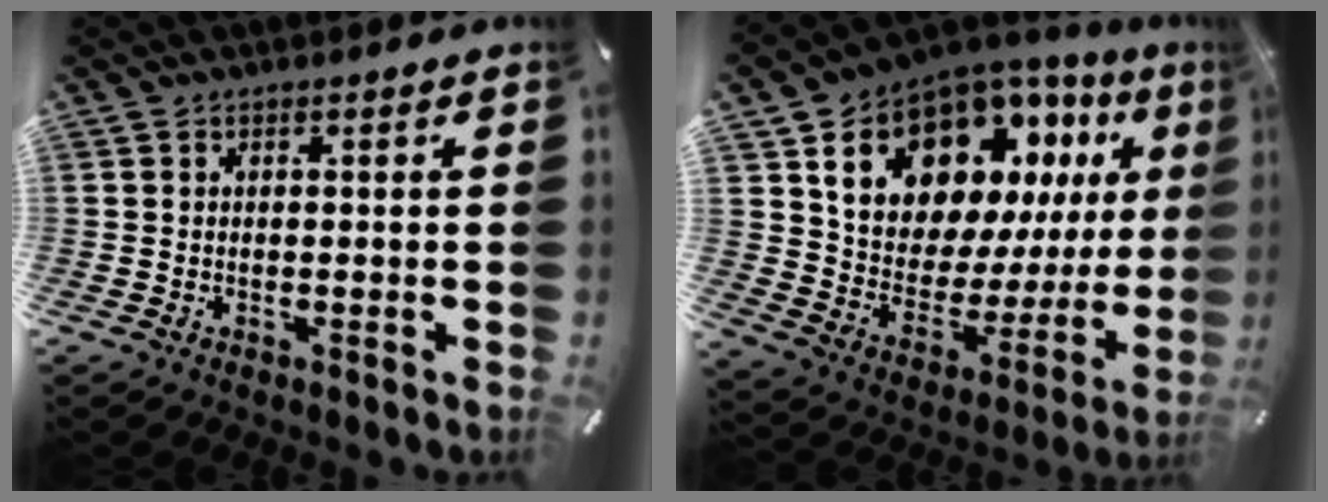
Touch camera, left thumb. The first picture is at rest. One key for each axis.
{"total": 17.4, "fx": 11.1, "fy": 10.7, "fz": 8.2, "tx": -0.139, "ty": -0.088, "tz": 0.201}